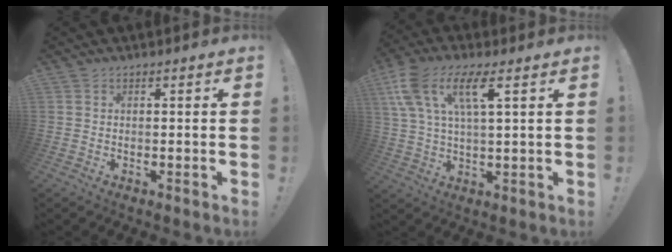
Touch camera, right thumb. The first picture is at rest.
{"total": 12.5, "force": [5.9, 4.3, 10.2], "torque": [-0.186, -0.006, 0.105]}